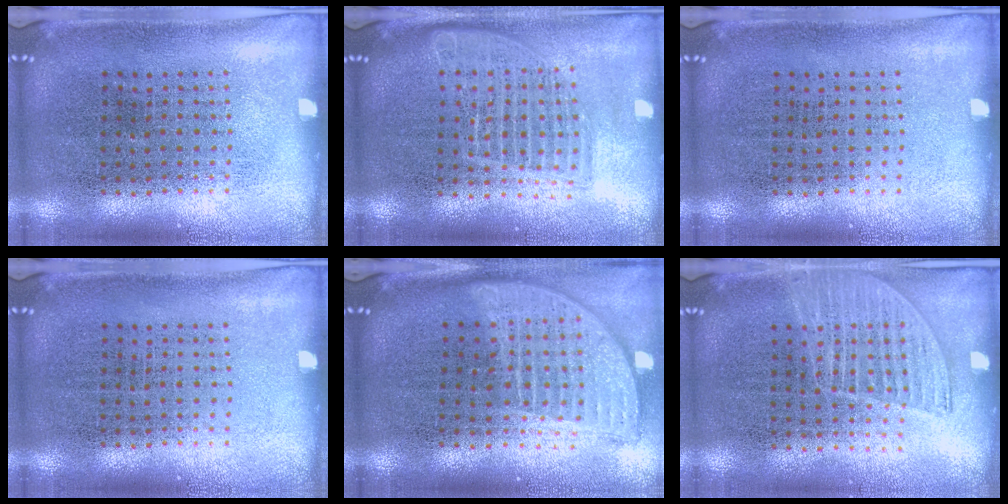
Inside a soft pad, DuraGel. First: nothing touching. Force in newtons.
{"total": 1.6, "press": 1.4, "slide": 0.8}
{"total": 0.0}
{"total": 0.0}
{"total": 1.8, "press": 1.5, "slide": 1.1}
{"total": 1.4, "press": 1.2, "slide": 0.6}